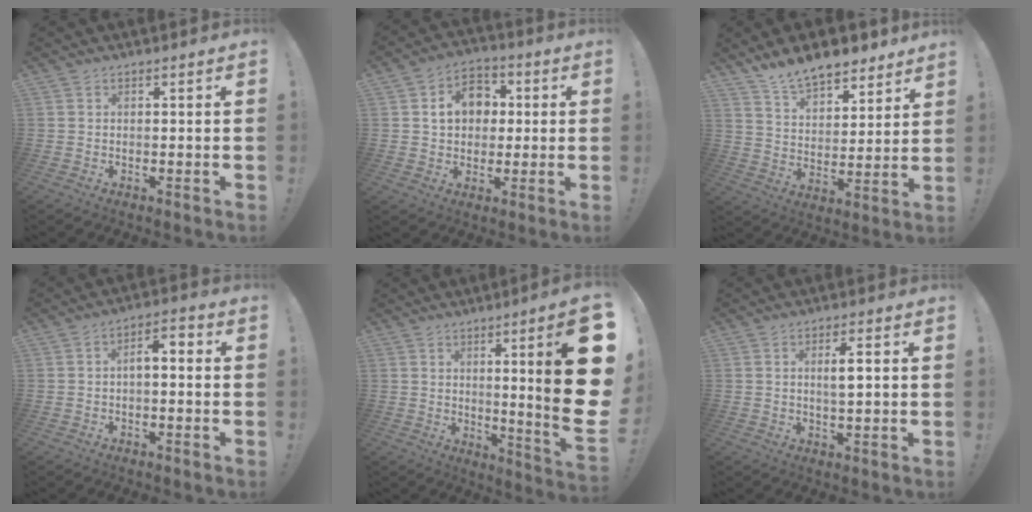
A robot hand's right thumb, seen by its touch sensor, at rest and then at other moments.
{"total": 11.1, "force": [3.0, 9.1, 5.7], "torque": [-0.086, 0.000, 0.058]}
{"total": 11.7, "force": [10.3, 4.2, 3.8], "torque": [-0.079, -0.076, 0.191]}
{"total": 4.7, "force": [-1.1, 2.1, 4.0], "torque": [-0.057, 0.008, -0.023]}
{"total": 20.6, "force": [4.0, 1.5, 20.2], "torque": [-0.292, -0.041, 0.055]}
{"total": 3.8, "force": [0.9, 0.8, 3.6], "torque": [-0.055, -0.004, 0.010]}